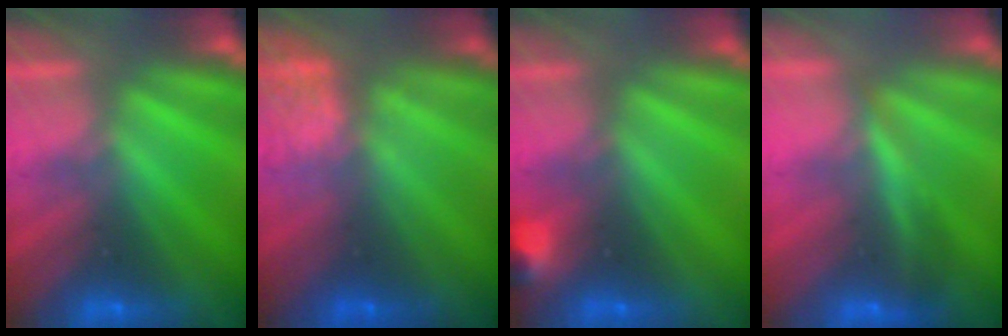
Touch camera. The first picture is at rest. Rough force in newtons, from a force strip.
{"total": 4.5}
{"total": 3.0}
{"total": 3.9}